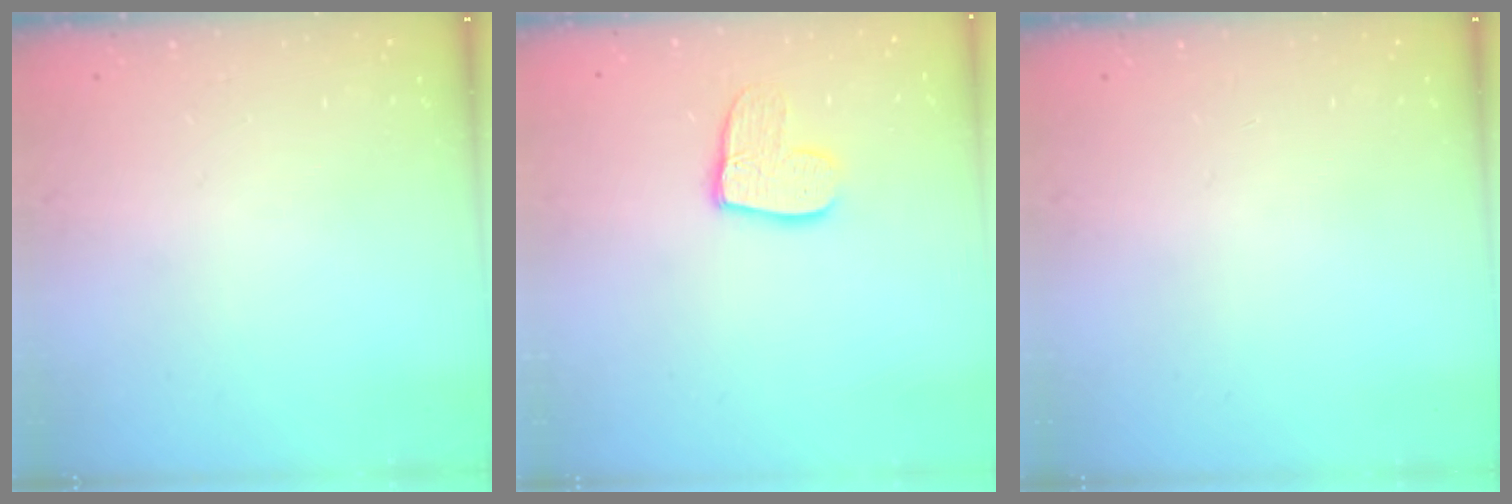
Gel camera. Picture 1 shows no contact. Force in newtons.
{"total": 10.9, "press": 10.8, "slide": 0.9}
{"total": 0.0}